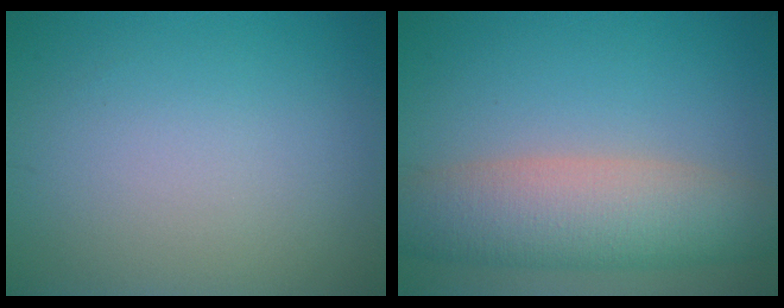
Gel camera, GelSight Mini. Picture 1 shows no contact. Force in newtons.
{"total": 7.5, "press": 7.5, "slide": 0.6}